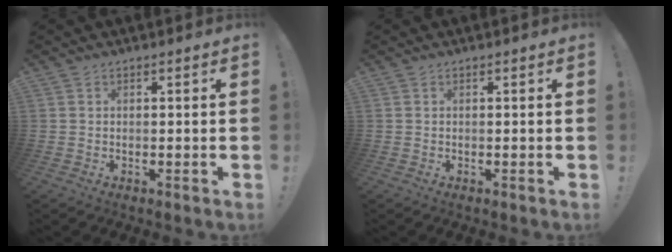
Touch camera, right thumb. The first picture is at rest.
{"total": 0.0}